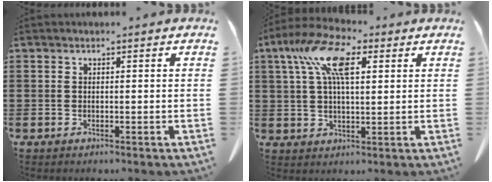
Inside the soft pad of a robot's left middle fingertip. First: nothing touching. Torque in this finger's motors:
{"motor_torque": [-1.05, -1.07, 1.05, 0.21]}